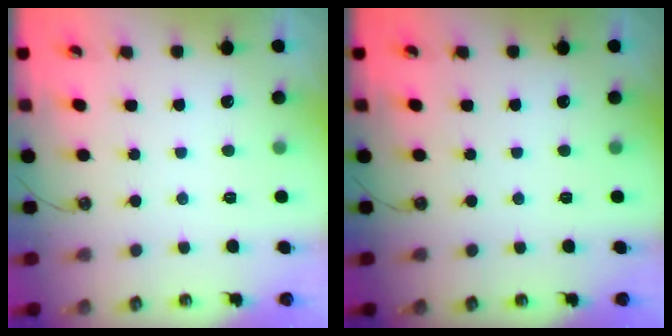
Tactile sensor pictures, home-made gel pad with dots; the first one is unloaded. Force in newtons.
{"total": 0.0}